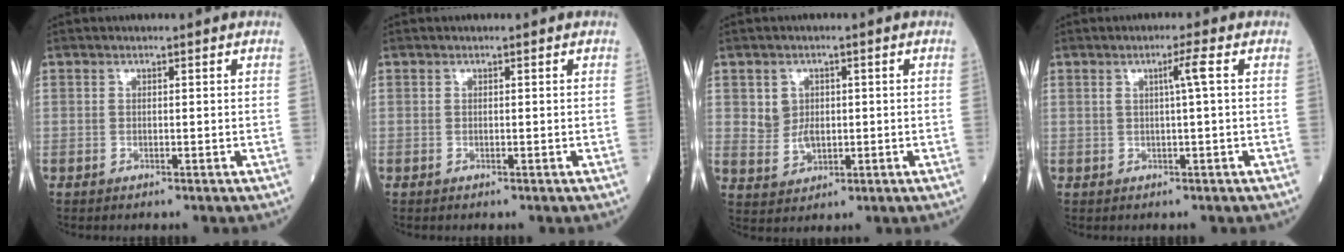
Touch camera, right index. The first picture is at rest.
{"total": 0.0}
{"total": 4.0, "force": [0.7, 3.5, 1.9], "torque": [-0.033, 0.005, 0.022]}
{"total": 2.5, "force": [0.5, -0.7, 2.3], "torque": [-0.041, 0.000, 0.009]}